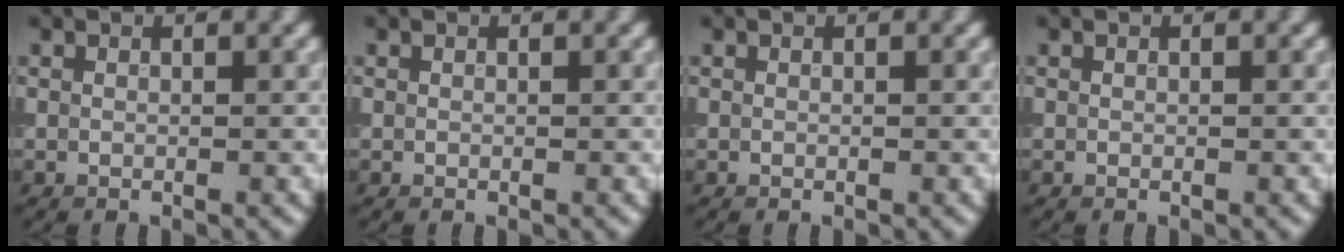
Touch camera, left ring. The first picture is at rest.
{"total": 0.0}
{"total": 0.0}
{"total": 0.0}